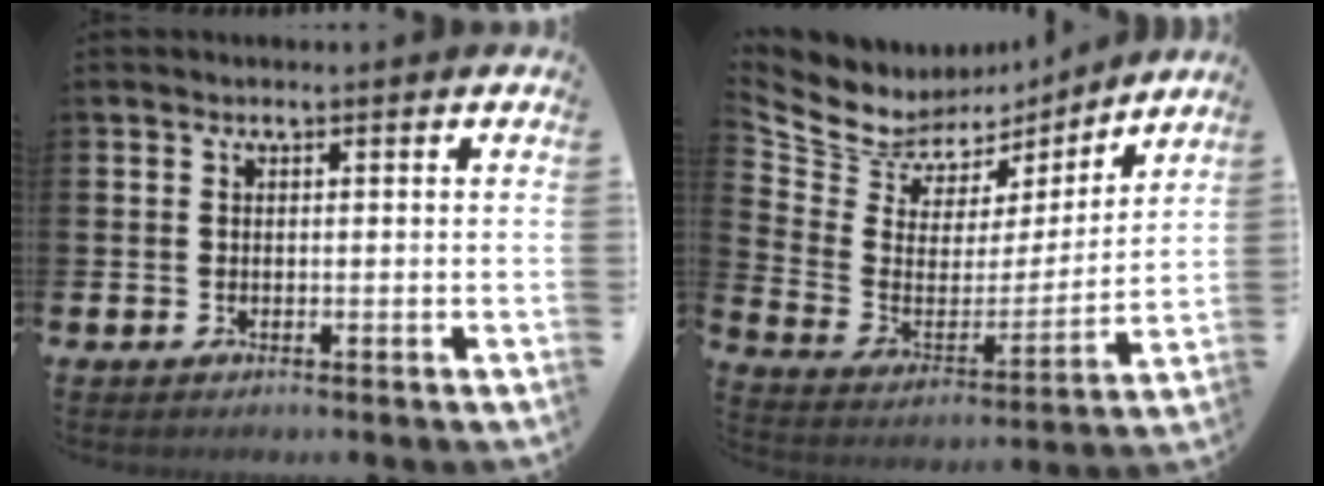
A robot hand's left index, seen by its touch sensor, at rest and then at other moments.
{"total": 7.4, "force": [6.2, 4.0, 0.6], "torque": [-0.058, -0.047, 0.109]}